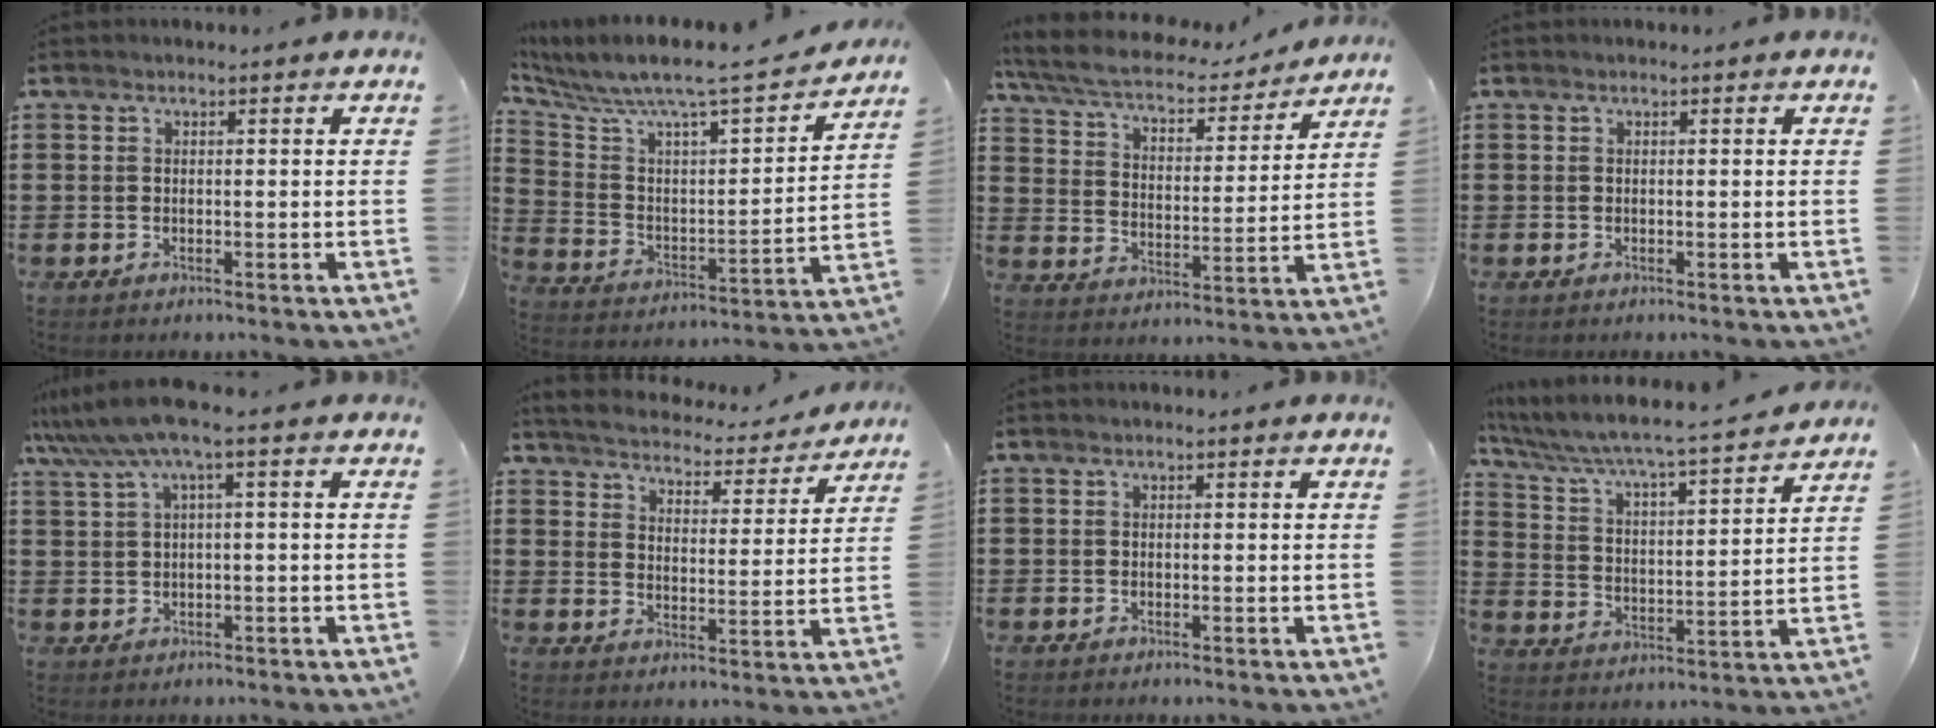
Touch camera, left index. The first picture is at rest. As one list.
[{"total": 6.6, "force": [5.8, 0.5, 3.0], "torque": [-0.091, -0.056, 0.088]}, {"total": 6.3, "force": [5.5, 1.2, 2.8], "torque": [-0.082, -0.036, 0.091]}, {"total": 0.0}, {"total": 5.4, "force": [1.8, 0.1, 5.1], "torque": [-0.107, -0.010, 0.027]}, {"total": 4.0, "force": [4.0, 0.0, 0.3], "torque": [-0.032, -0.032, 0.063]}, {"total": 0.0}, {"total": 4.8, "force": [4.4, -0.3, 1.9], "torque": [-0.060, -0.041, 0.063]}]